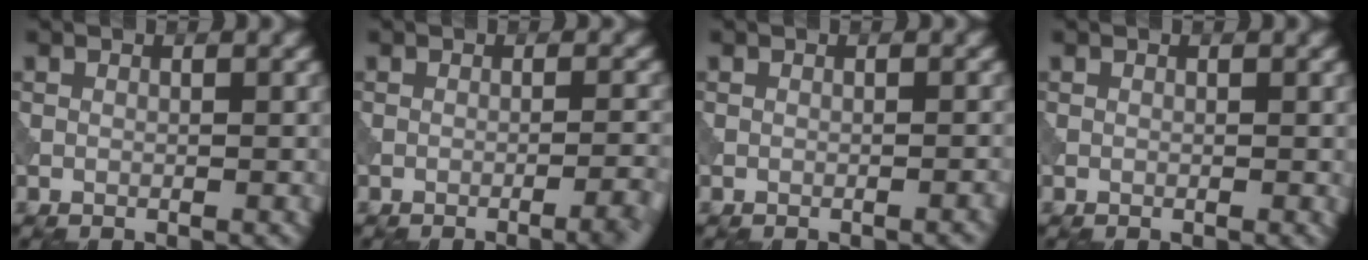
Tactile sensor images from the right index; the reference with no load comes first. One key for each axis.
{"total": 3.6, "fx": -2.0, "fy": 0.8, "fz": 2.9, "tx": -0.029, "ty": 0.014, "tz": -0.035}
{"total": 0.9, "fx": -0.5, "fy": 0.2, "fz": 0.7, "tx": -0.005, "ty": 0.004, "tz": -0.012}
{"total": 0.0}